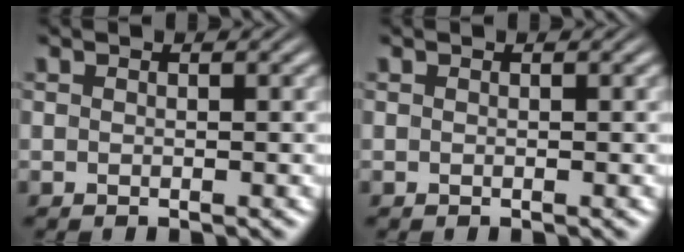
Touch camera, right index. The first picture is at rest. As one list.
[{"total": 0.0}]